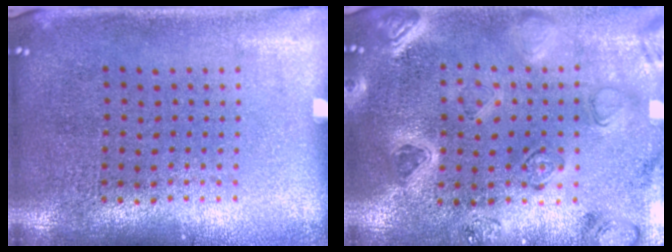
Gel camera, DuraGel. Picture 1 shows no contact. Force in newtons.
{"total": 1.8, "press": 1.7, "slide": 0.2}